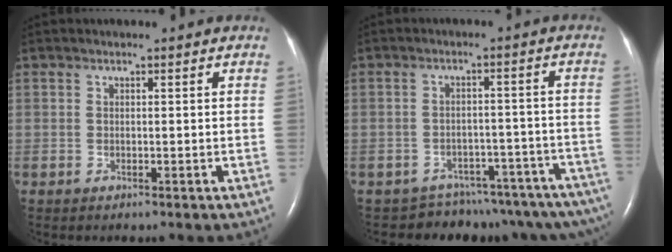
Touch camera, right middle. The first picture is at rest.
{"total": 14.8, "force": [-13.7, 4.6, 3.0], "torque": [-0.010, 0.040, -0.156]}